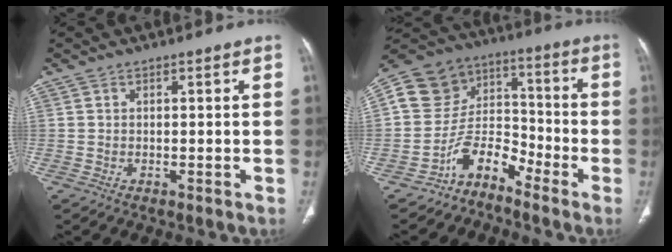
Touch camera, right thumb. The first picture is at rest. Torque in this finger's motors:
{"motor_torque": [1.13, 2.00, 0.93, -1.06, 0.14]}